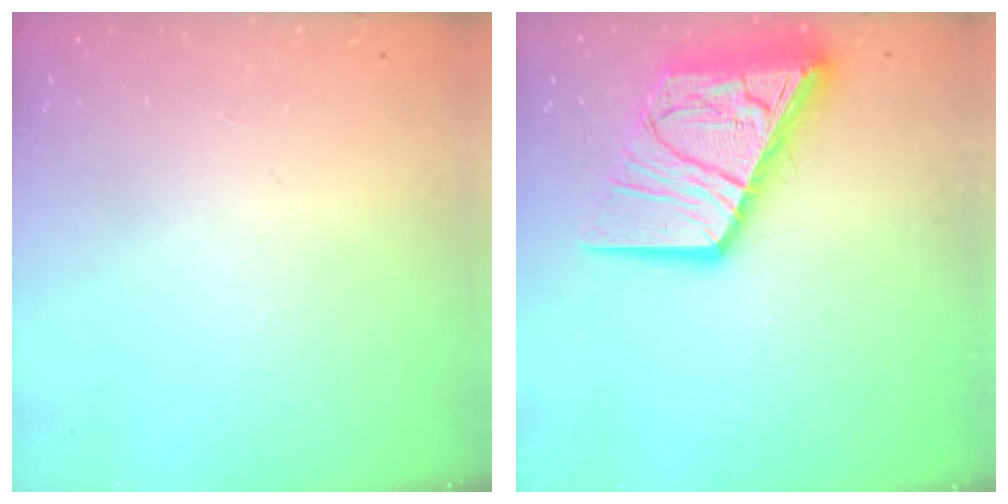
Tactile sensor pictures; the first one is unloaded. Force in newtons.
{"total": 19.3, "press": 19.1, "slide": 2.1}